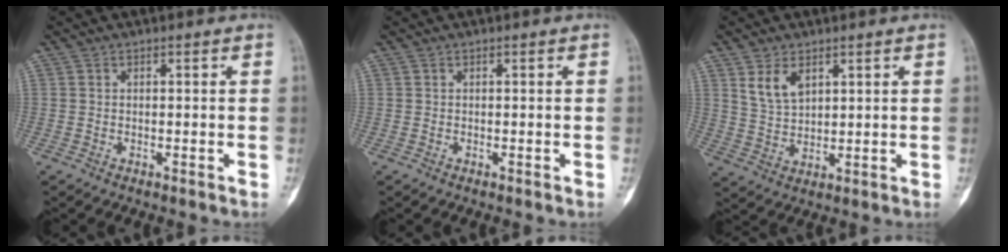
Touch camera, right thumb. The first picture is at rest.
{"total": 0.0}
{"total": 5.8, "force": [3.0, 3.4, 3.6], "torque": [-0.056, -0.017, 0.066]}